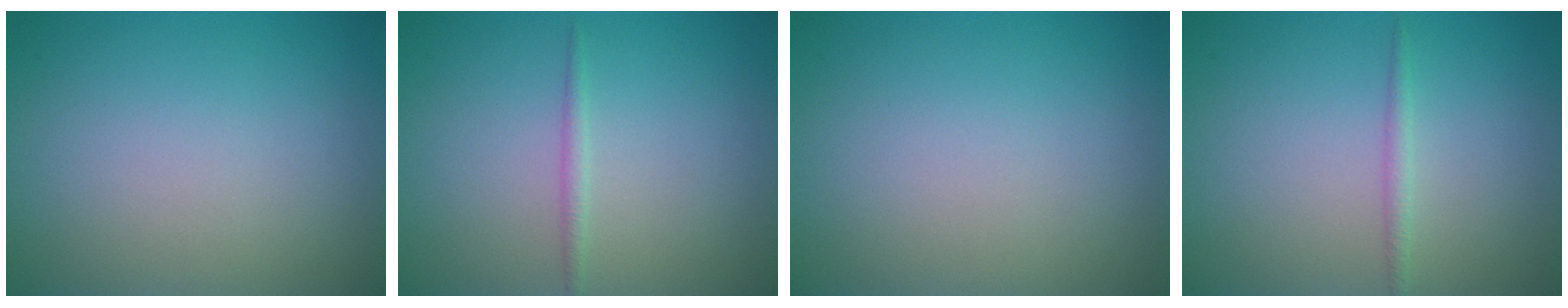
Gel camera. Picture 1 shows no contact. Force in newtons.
{"total": 0.9, "press": 0.9, "slide": 0.0}
{"total": 0.0}
{"total": 1.0, "press": 1.0, "slide": 0.0}